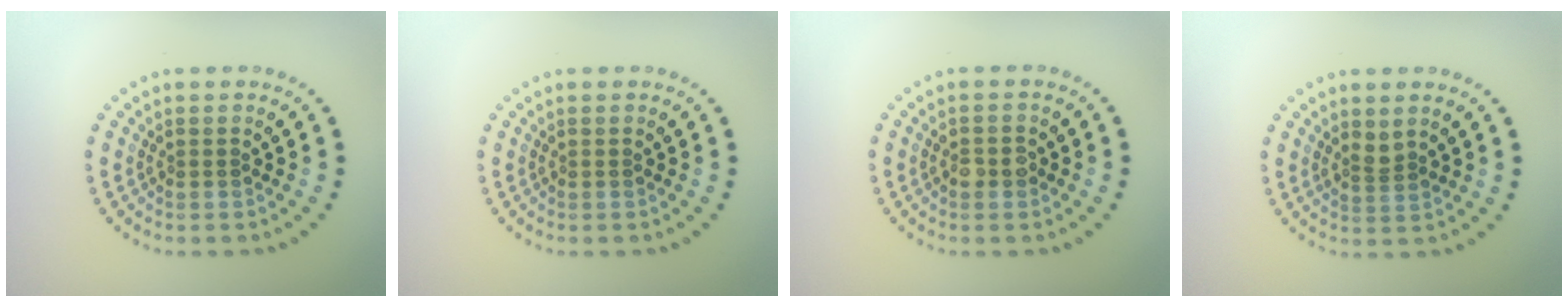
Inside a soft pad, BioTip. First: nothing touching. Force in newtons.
{"total": 0.0}
{"total": 1.7, "press": 1.7, "slide": 0.1}
{"total": 1.4, "press": 1.1, "slide": 0.9}